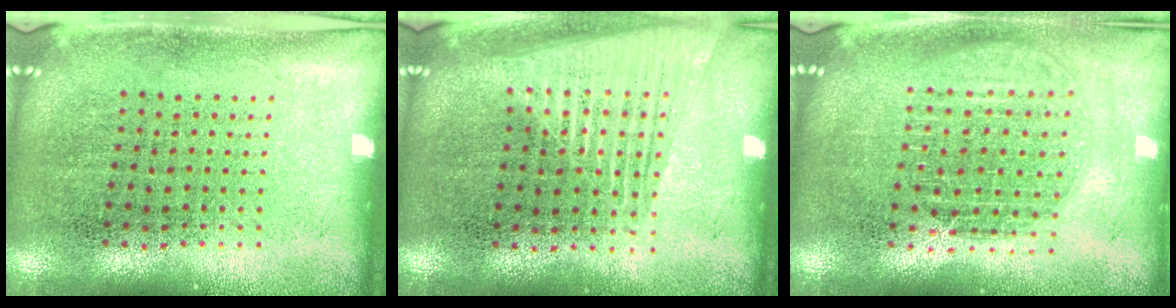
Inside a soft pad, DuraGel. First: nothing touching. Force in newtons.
{"total": 1.5, "press": 1.4, "slide": 0.4}
{"total": 1.7, "press": 1.5, "slide": 0.8}